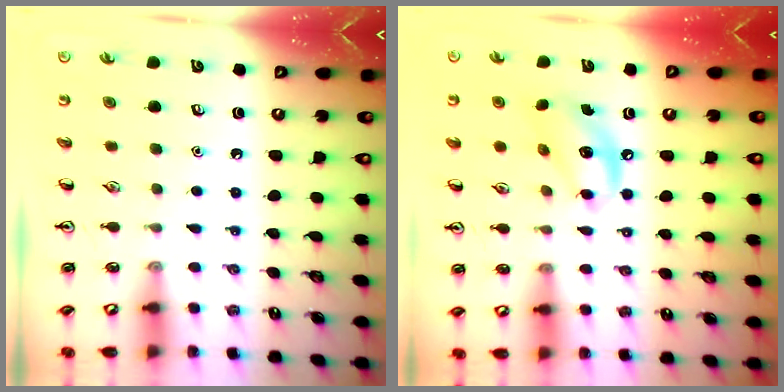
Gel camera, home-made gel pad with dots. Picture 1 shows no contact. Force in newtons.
{"total": 10.3, "press": 10.0, "slide": 2.3}